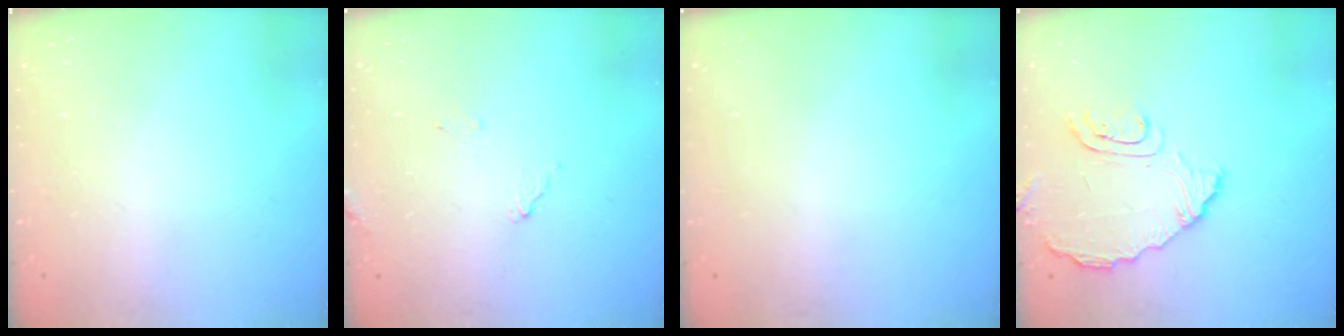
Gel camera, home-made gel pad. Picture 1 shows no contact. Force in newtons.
{"total": 8.9, "press": 8.9, "slide": 0.5}
{"total": 3.0, "press": 3.0, "slide": 0.1}
{"total": 9.2, "press": 9.2, "slide": 0.7}